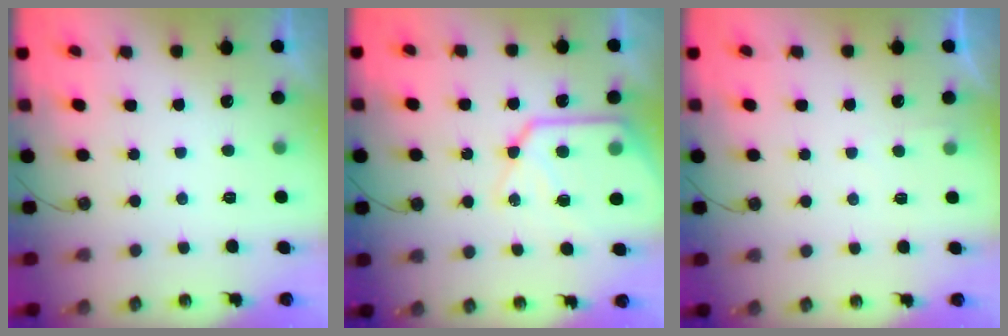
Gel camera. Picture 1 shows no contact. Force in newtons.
{"total": 15.0, "press": 14.9, "slide": 1.3}
{"total": 2.8, "press": 2.7, "slide": 0.4}